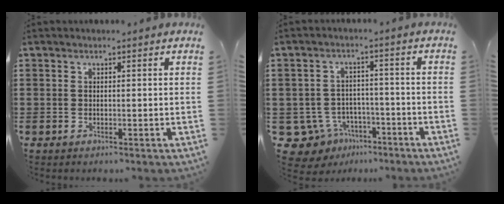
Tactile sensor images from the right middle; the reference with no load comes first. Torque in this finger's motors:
{"motor_torque": [2.14, 0.00, 0.08, 0.00]}